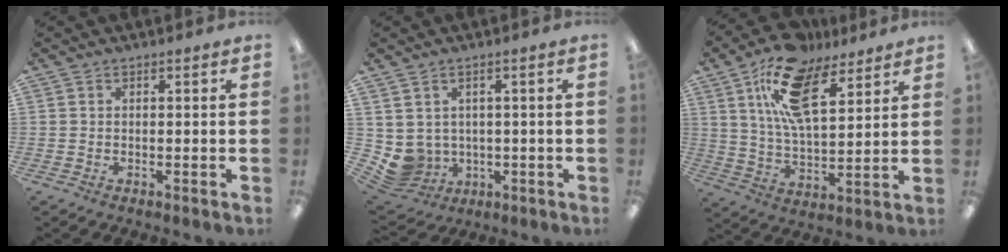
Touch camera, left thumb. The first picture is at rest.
{"total": 4.9, "force": [0.9, 4.7, 1.2], "torque": [-0.058, -0.012, 0.020]}
{"total": 18.0, "force": [10.6, 8.1, 12.1], "torque": [-0.212, -0.032, 0.185]}